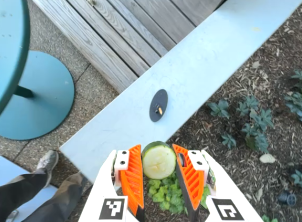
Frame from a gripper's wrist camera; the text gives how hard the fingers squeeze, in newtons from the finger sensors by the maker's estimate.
{"total": 9.5, "left": 9.6, "right": 9.4}